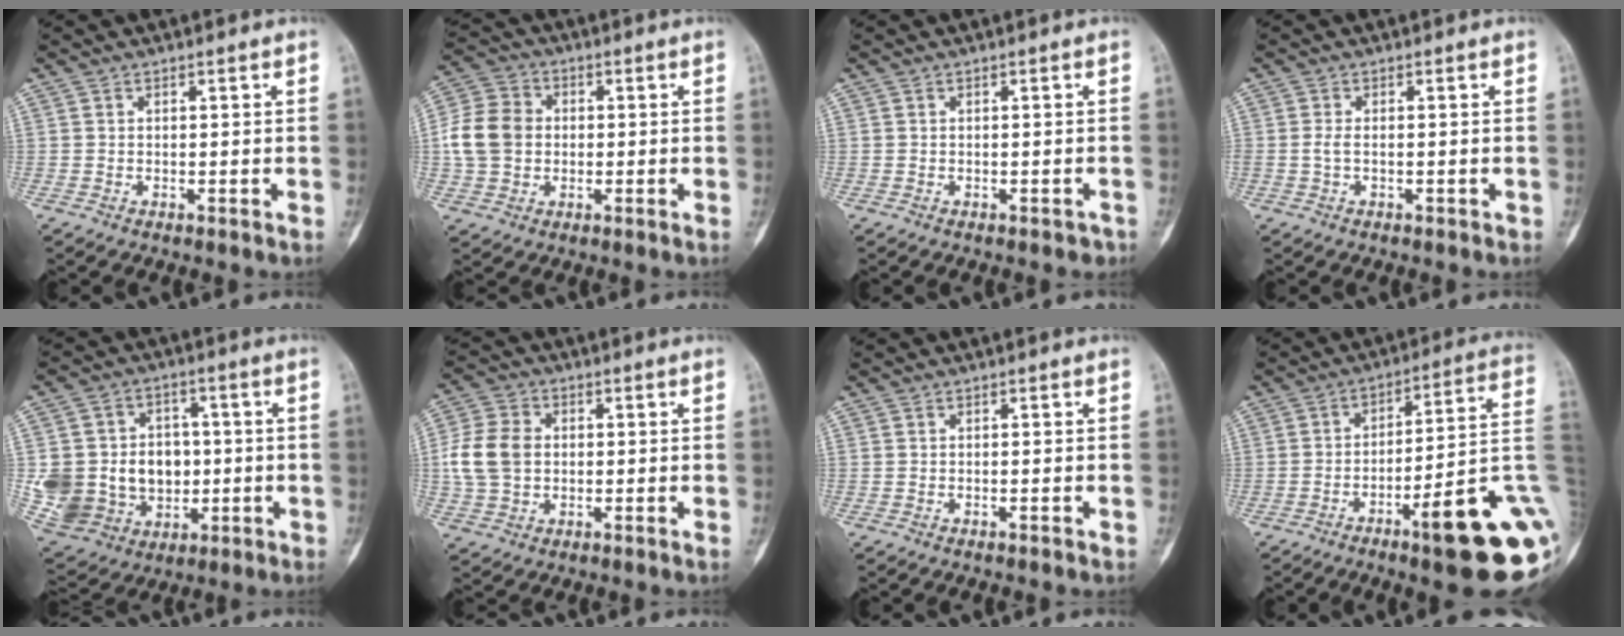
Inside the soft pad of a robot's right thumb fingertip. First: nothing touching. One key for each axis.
{"total": 10.4, "fx": -0.1, "fy": 8.5, "fz": 6.1, "tx": -0.101, "ty": 0.020, "tz": -0.011}
{"total": 1.0, "fx": -0.6, "fy": 0.8, "fz": 0.4, "tx": -0.004, "ty": 0.018, "tz": -0.001}
{"total": 1.8, "fx": -0.3, "fy": 1.1, "fz": 1.4, "tx": -0.032, "ty": 0.001, "tz": -0.011}
{"total": 20.2, "fx": -1.6, "fy": 16.9, "fz": 10.9, "tx": -0.180, "ty": 0.027, "tz": 0.004}
{"total": 9.9, "fx": 0.0, "fy": 7.7, "fz": 6.2, "tx": -0.108, "ty": 0.015, "tz": -0.006}
{"total": 0.0}
{"total": 21.5, "fx": -7.4, "fy": 4.3, "fz": 19.7, "tx": -0.191, "ty": 0.048, "tz": -0.098}